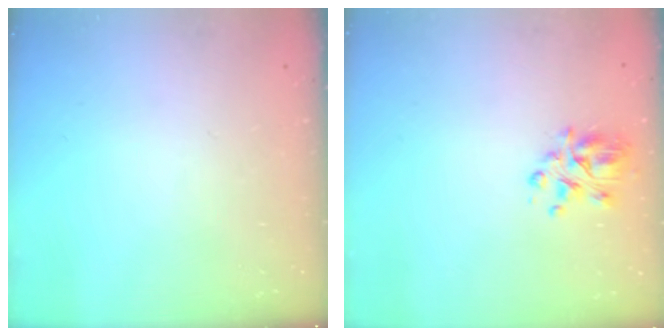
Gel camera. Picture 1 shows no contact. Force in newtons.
{"total": 6.4, "press": 6.0, "slide": 2.3}